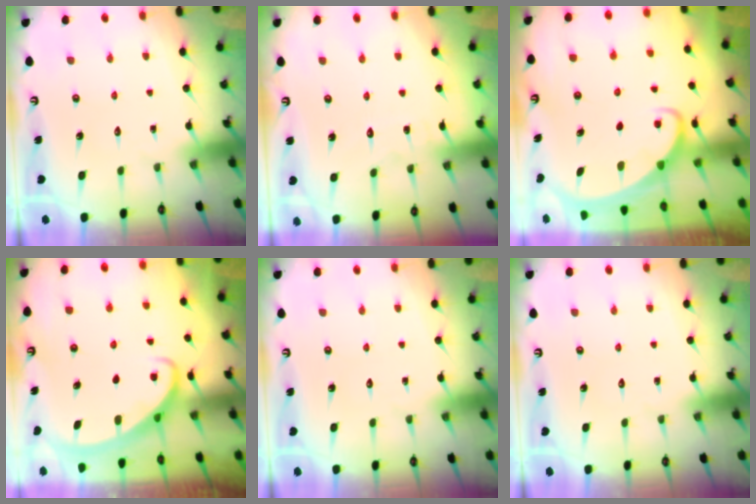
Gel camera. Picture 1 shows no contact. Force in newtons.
{"total": 3.7, "press": 3.6, "slide": 0.4}
{"total": 2.4, "press": 2.4, "slide": 0.3}
{"total": 2.6, "press": 2.5, "slide": 0.4}
{"total": 0.0}
{"total": 0.0}